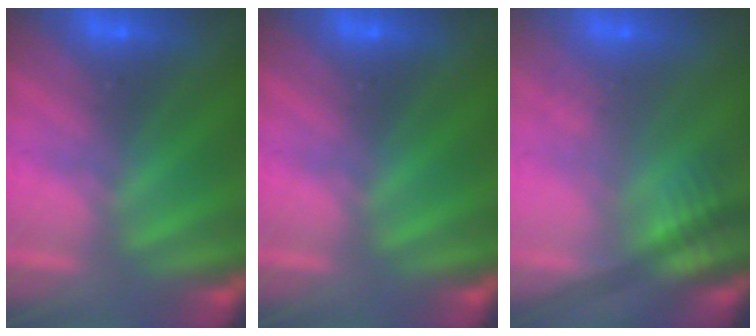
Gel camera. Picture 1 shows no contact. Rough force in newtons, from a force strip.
{"total": 0.0}
{"total": 2.5}